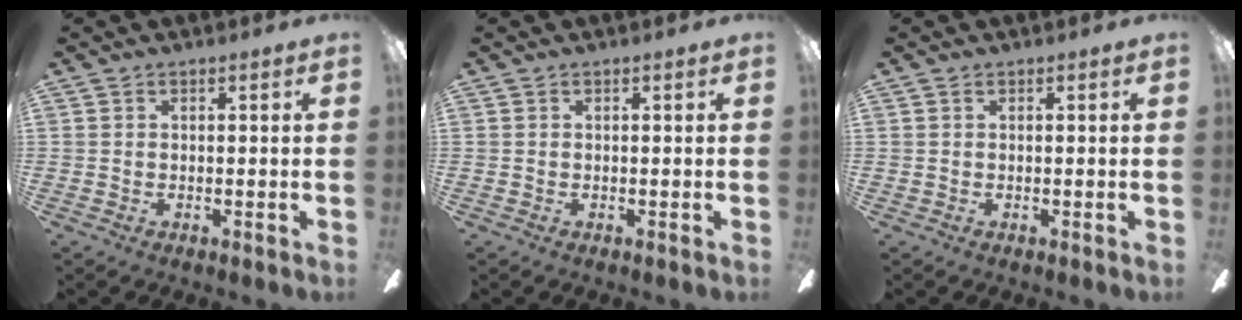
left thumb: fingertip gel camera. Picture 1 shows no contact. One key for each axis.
{"total": 0.0}
{"total": 0.0}